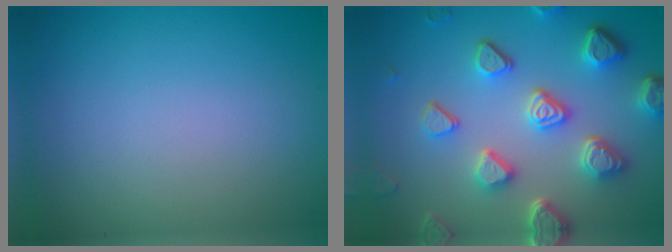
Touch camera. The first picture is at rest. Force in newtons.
{"total": 6.6, "press": 5.3, "slide": 3.9}